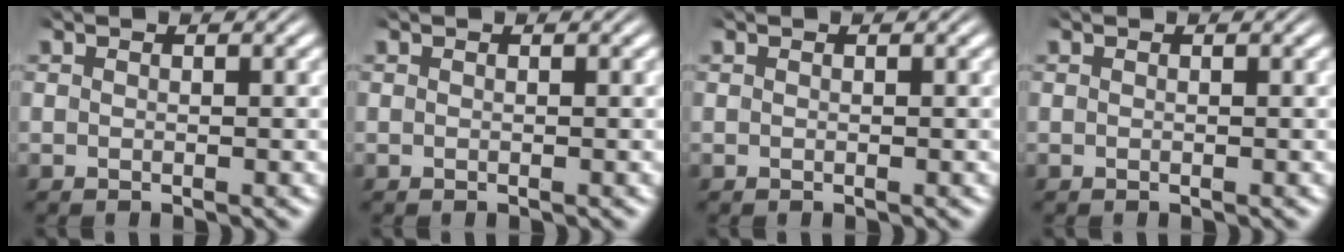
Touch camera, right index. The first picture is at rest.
{"total": 0.0}
{"total": 0.0}
{"total": 0.0}